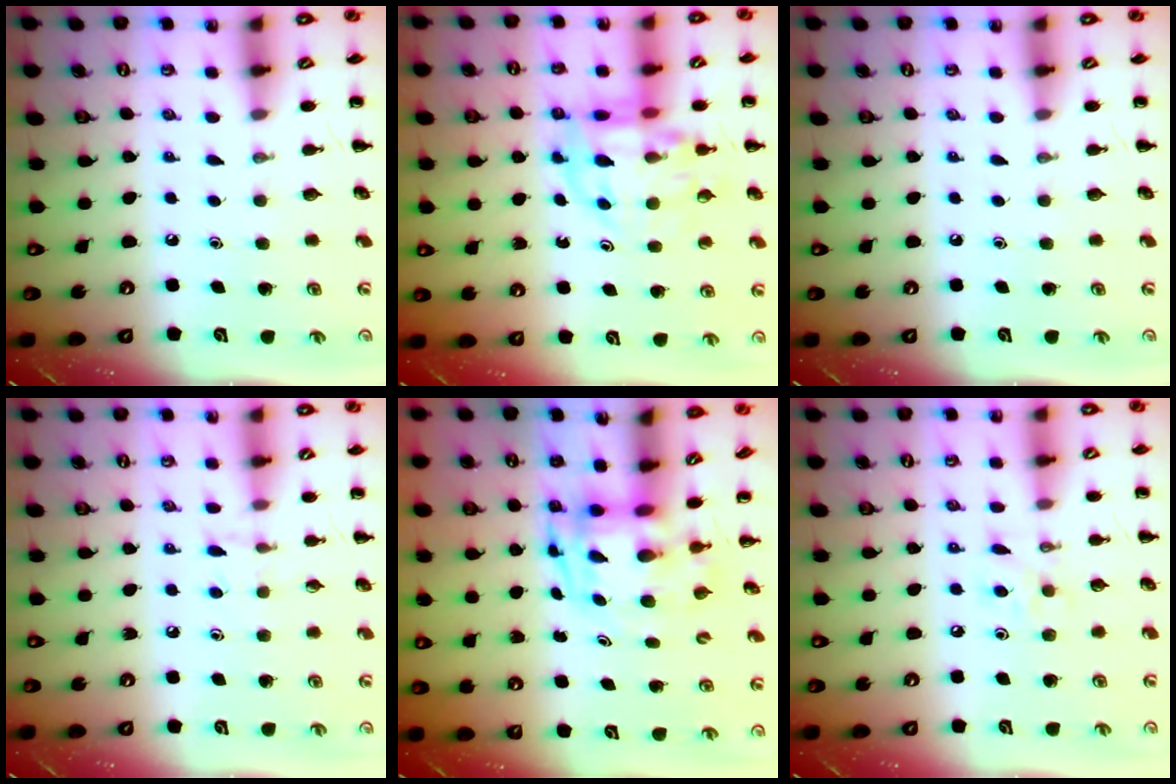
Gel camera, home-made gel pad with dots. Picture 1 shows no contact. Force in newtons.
{"total": 13.4, "press": 13.1, "slide": 3.1}
{"total": 0.0}
{"total": 6.8, "press": 6.6, "slide": 1.8}
{"total": 3.6, "press": 3.5, "slide": 0.7}
{"total": 6.5, "press": 6.2, "slide": 1.9}